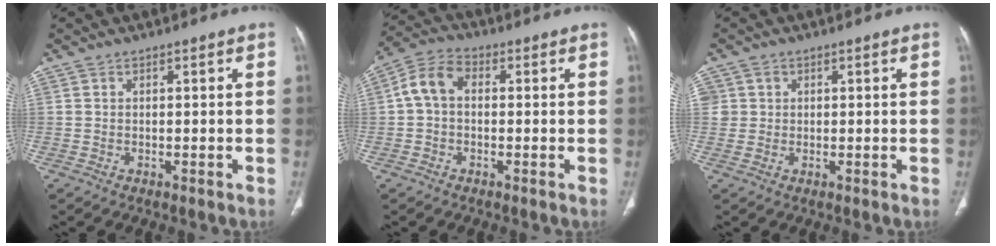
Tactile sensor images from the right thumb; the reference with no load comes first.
{"total": 6.6, "force": [0.5, 4.6, 4.7], "torque": [-0.087, 0.020, -0.003]}
{"total": 2.5, "force": [0.5, 2.4, 0.3], "torque": [0.014, 0.002, 0.009]}